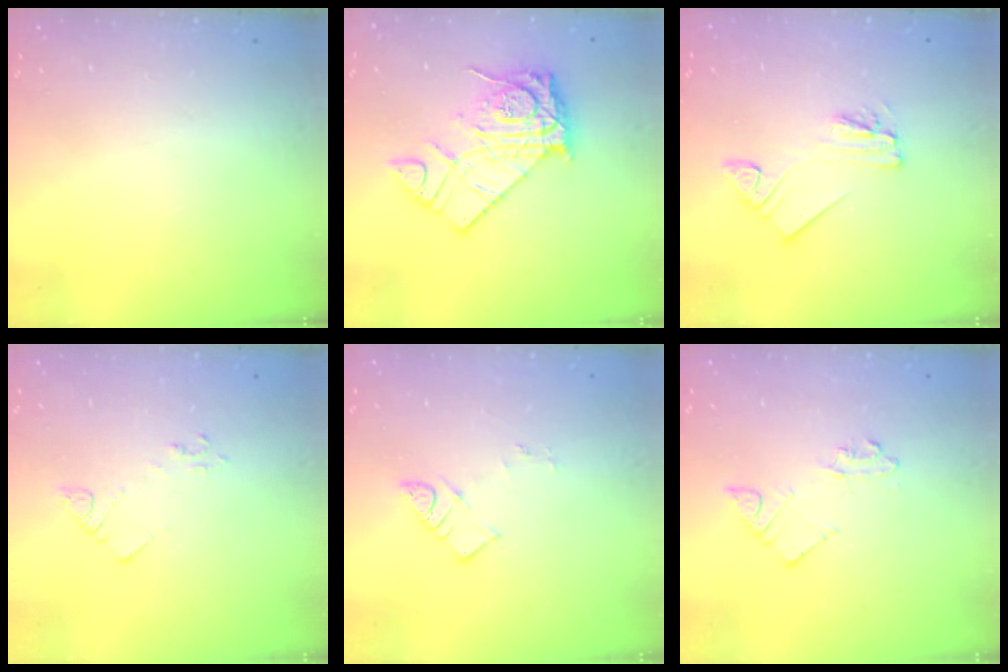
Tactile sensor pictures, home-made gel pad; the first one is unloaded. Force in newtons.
{"total": 13.2, "press": 13.1, "slide": 1.3}
{"total": 3.9, "press": 3.9, "slide": 0.2}
{"total": 4.3, "press": 4.3, "slide": 0.4}
{"total": 3.8, "press": 3.8, "slide": 0.2}
{"total": 3.2, "press": 3.2, "slide": 0.3}